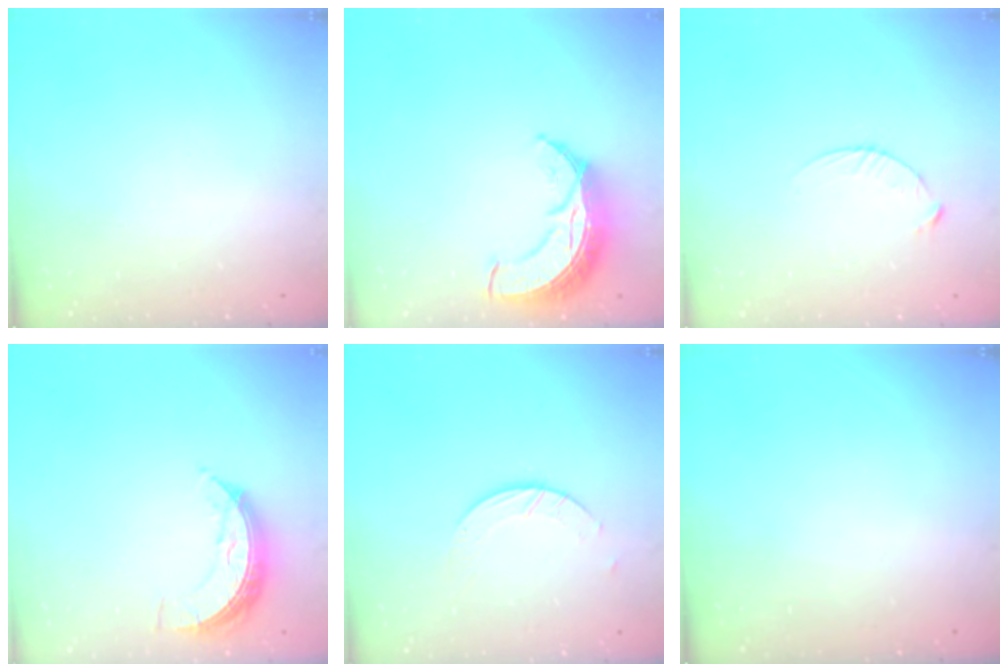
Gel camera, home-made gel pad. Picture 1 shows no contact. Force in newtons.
{"total": 11.2, "press": 11.1, "slide": 0.9}
{"total": 3.7, "press": 3.7, "slide": 0.4}
{"total": 7.8, "press": 7.8, "slide": 0.3}
{"total": 2.8, "press": 2.8, "slide": 0.3}
{"total": 0.0}